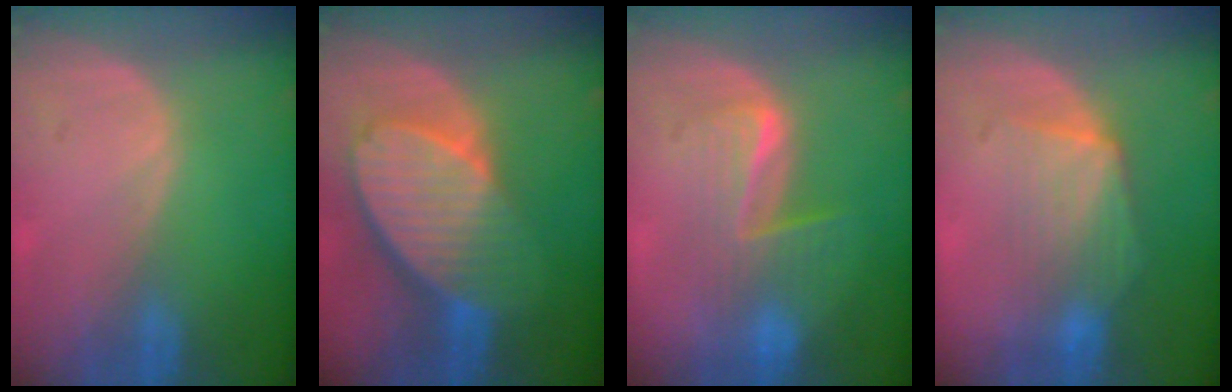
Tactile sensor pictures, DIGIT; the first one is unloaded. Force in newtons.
{"total": 10.3, "press": 9.0, "slide": 5.0}
{"total": 6.2, "press": 6.1, "slide": 1.5}
{"total": 7.0, "press": 6.6, "slide": 2.3}